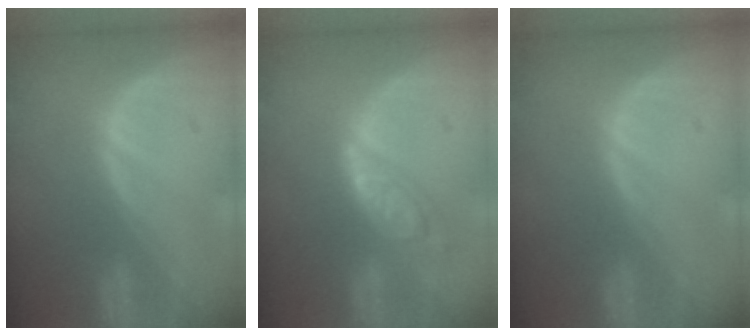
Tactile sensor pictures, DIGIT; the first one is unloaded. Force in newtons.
{"total": 6.2, "press": 5.5, "slide": 2.9}
{"total": 0.0}